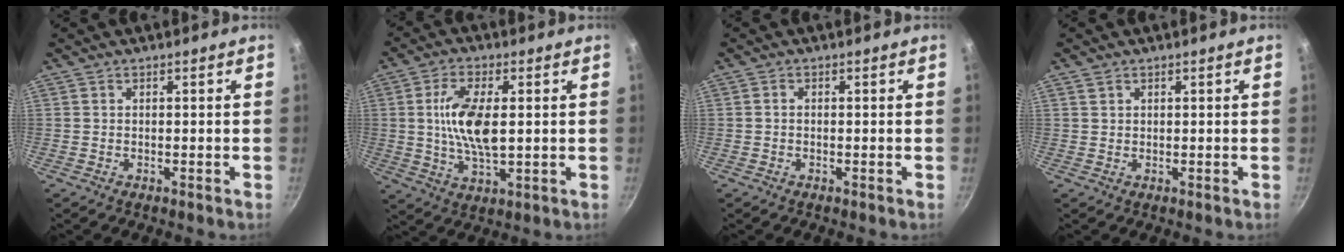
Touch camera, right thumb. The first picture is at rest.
{"total": 11.1, "force": [1.2, 4.9, 9.9], "torque": [-0.185, -0.001, 0.024]}
{"total": 0.6, "force": [-0.1, 0.5, 0.4], "torque": [-0.006, 0.005, -0.003]}
{"total": 1.2, "force": [0.8, 0.9, 0.4], "torque": [-0.005, 0.000, 0.013]}